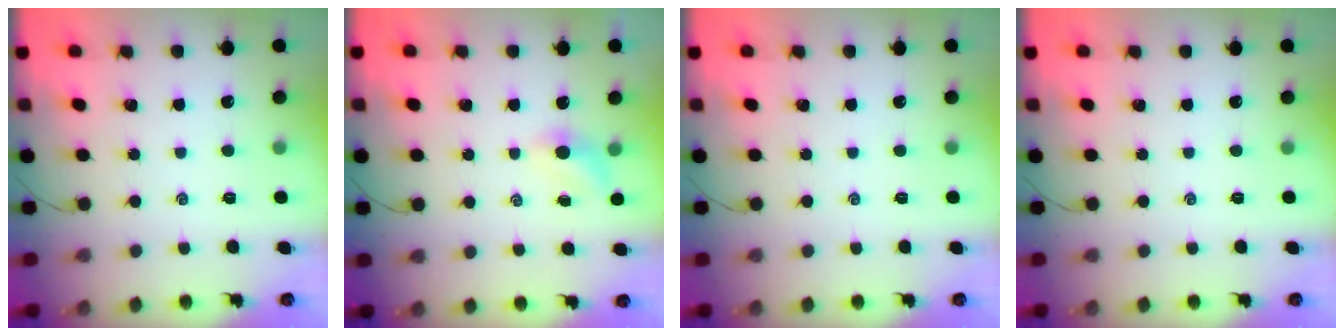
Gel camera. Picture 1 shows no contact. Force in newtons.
{"total": 3.8, "press": 3.6, "slide": 1.1}
{"total": 0.0}
{"total": 0.0}